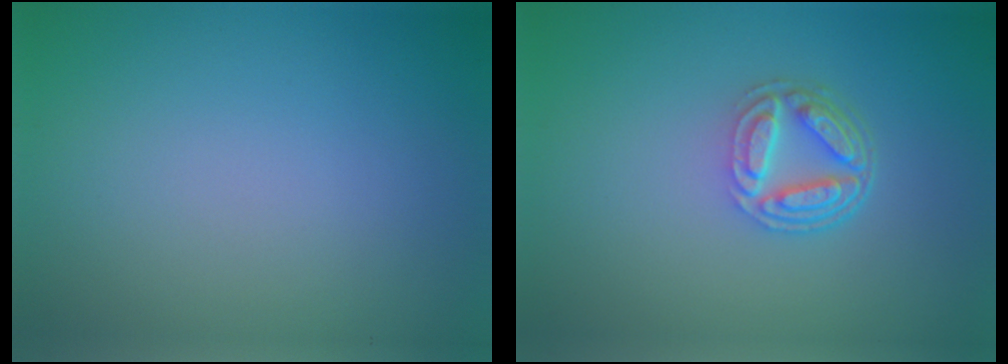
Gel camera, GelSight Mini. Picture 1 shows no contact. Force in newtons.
{"total": 4.4, "press": 3.3, "slide": 2.9}